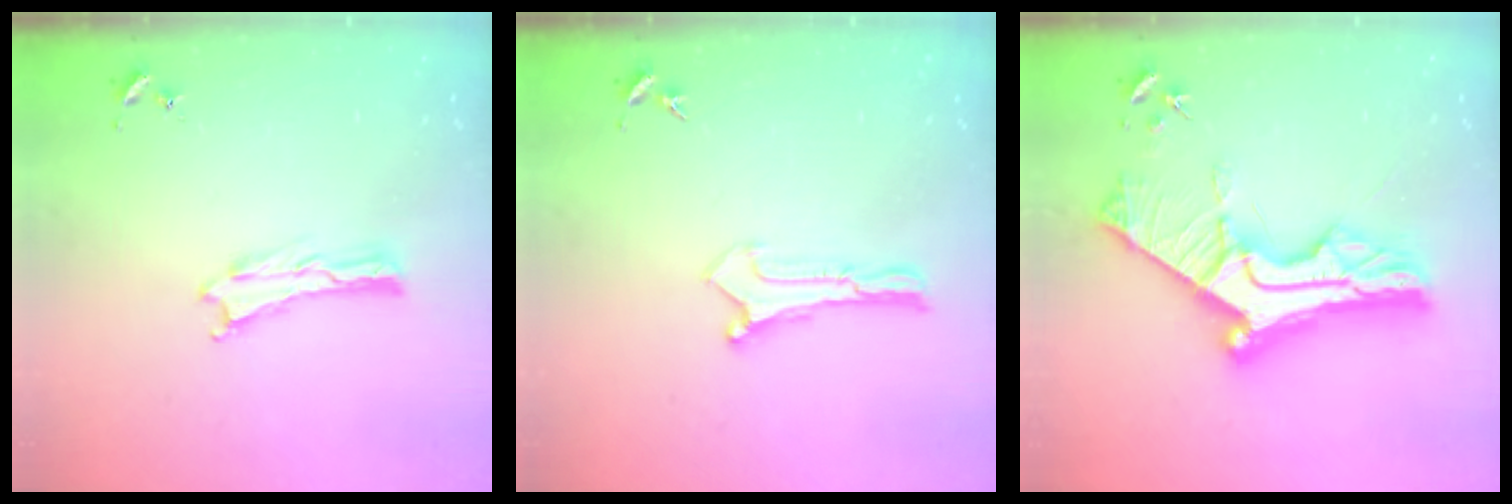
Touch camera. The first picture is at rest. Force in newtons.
{"total": 0.0}
{"total": 13.9, "press": 13.9, "slide": 1.2}